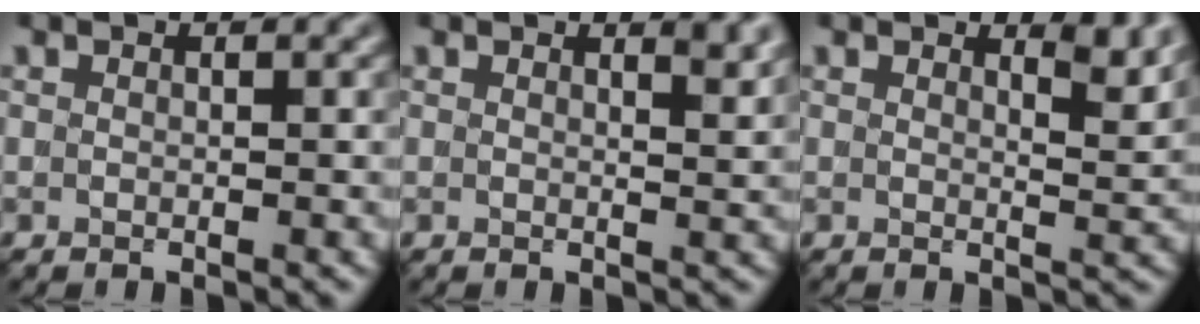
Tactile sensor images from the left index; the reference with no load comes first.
{"total": 2.2, "force": [1.5, 0.6, 1.4], "torque": [-0.005, 0.001, 0.019]}
{"total": 2.4, "force": [1.9, 0.5, 1.3], "torque": [-0.014, -0.009, 0.026]}